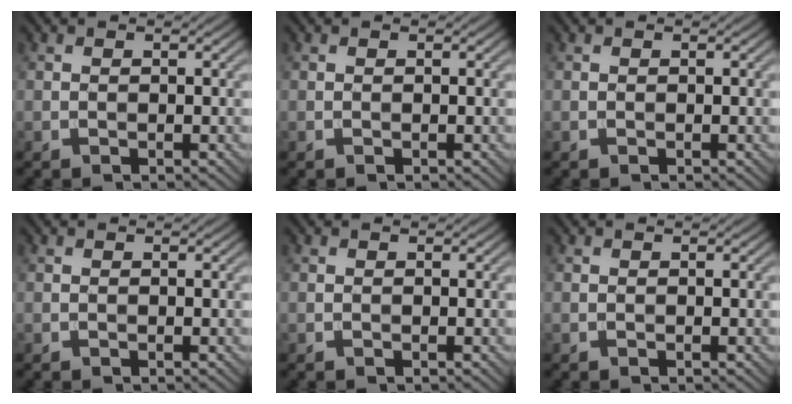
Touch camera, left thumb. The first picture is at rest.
{"total": 0.0}
{"total": 0.0}
{"total": 0.0}
{"total": 0.0}
{"total": 0.0}